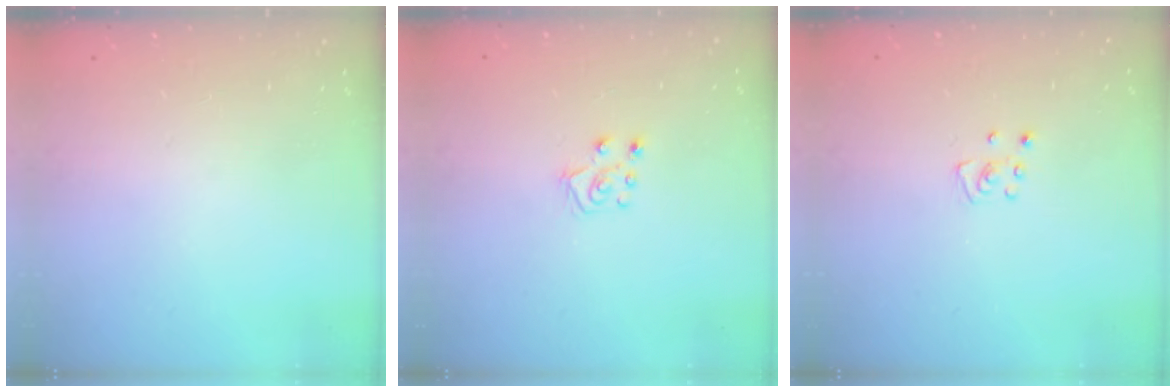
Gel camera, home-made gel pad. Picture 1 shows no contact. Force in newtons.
{"total": 6.8, "press": 6.8, "slide": 0.4}
{"total": 3.6, "press": 3.6, "slide": 0.3}